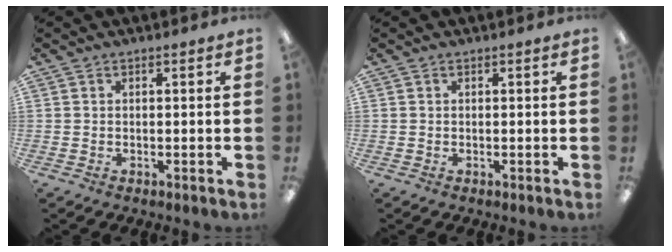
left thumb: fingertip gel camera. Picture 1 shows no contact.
{"total": 0.0}